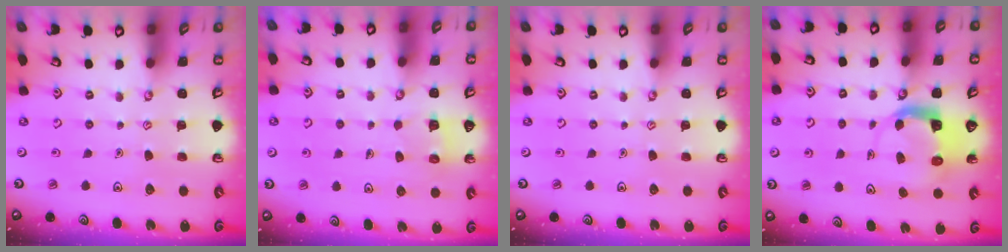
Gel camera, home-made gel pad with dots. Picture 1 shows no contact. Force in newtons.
{"total": 2.2, "press": 2.2, "slide": 0.1}
{"total": 0.0}
{"total": 4.8, "press": 4.8, "slide": 0.5}